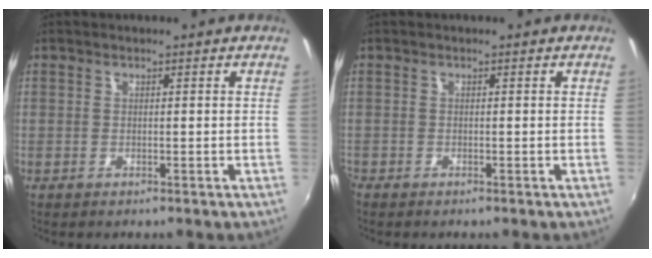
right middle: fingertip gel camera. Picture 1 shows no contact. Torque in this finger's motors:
{"motor_torque": [0.63, -0.67, 0.45, 0.20]}